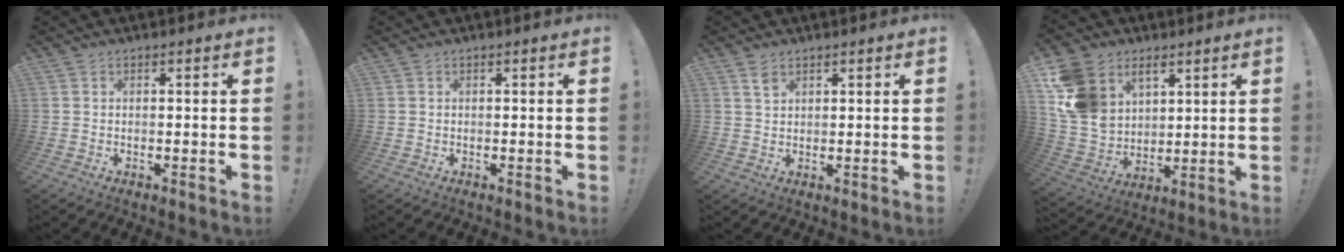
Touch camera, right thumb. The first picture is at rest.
{"total": 0.0}
{"total": 2.4, "force": [1.7, 1.4, 1.0], "torque": [-0.009, -0.009, 0.030]}
{"total": 15.6, "force": [7.5, 11.9, 6.9], "torque": [-0.152, -0.038, 0.149]}